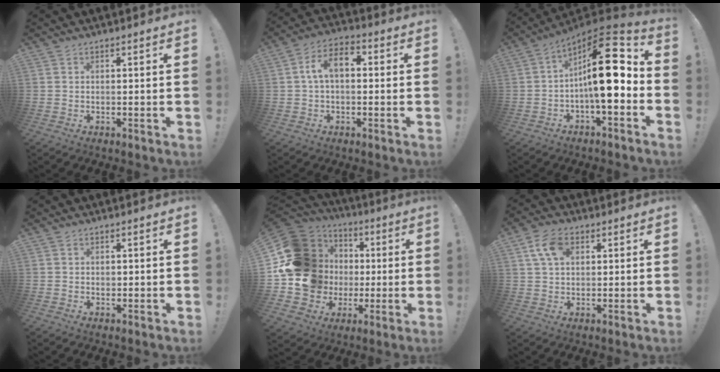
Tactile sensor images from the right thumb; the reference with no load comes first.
{"total": 8.3, "force": [1.1, 4.6, 6.8], "torque": [-0.118, 0.011, 0.020]}
{"total": 19.2, "force": [1.2, 6.7, 17.9], "torque": [-0.271, 0.001, 0.016]}
{"total": 0.7, "force": [-0.1, 0.6, 0.2], "torque": [-0.008, 0.003, -0.002]}
{"total": 21.7, "force": [1.7, 19.3, 9.8], "torque": [-0.166, -0.008, 0.086]}
{"total": 9.1, "force": [3.3, 5.9, 6.1], "torque": [-0.099, 0.005, 0.064]}